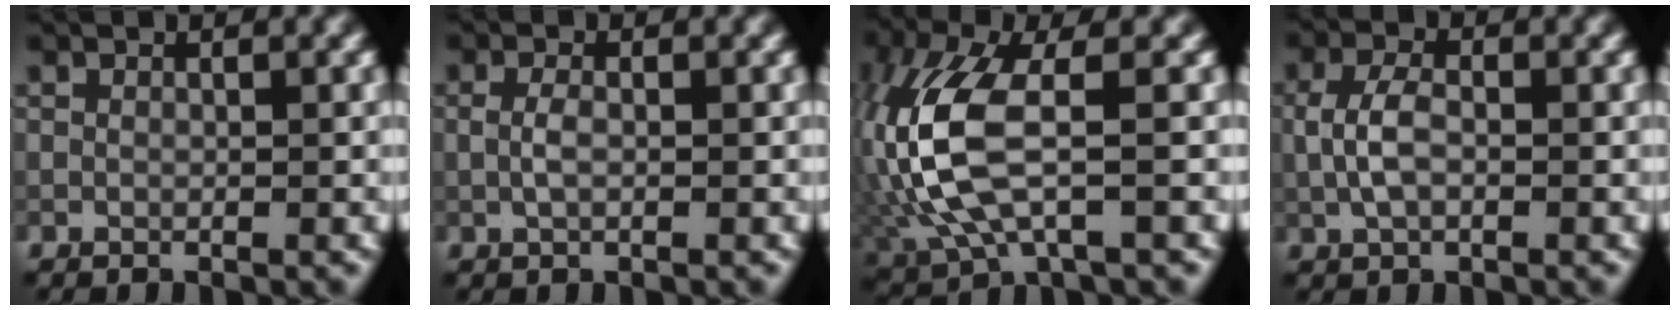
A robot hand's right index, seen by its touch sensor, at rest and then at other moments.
{"total": 1.4, "force": [-0.1, 0.7, 1.3], "torque": [-0.031, 0.000, -0.006]}
{"total": 9.5, "force": [-0.4, 4.1, 8.5], "torque": [-0.218, 0.001, -0.009]}
{"total": 3.3, "force": [-0.2, 1.9, 2.7], "torque": [-0.063, 0.003, -0.006]}